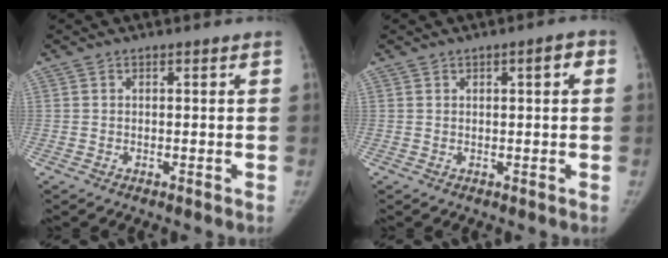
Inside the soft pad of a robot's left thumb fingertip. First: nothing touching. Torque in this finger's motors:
{"motor_torque": [0.18, 0.21, 0.21, 0.50, 0.00]}